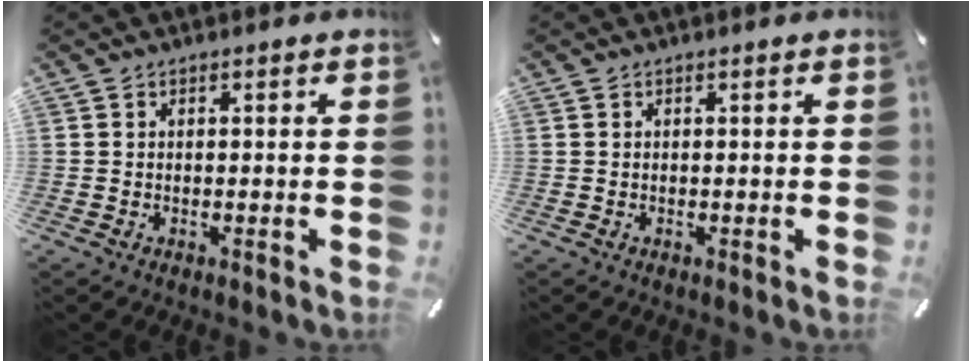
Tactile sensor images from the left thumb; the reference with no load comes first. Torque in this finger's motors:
{"motor_torque": [0.01, 0.00, 0.00, 0.00, 0.00]}